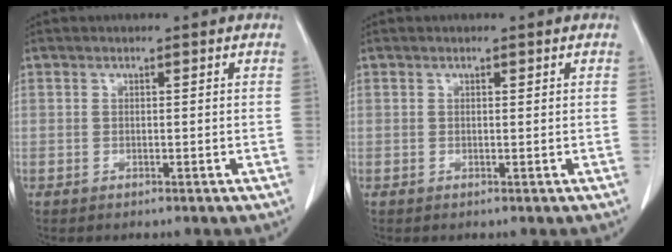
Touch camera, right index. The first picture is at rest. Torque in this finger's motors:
{"motor_torque": [-0.14, 0.17, 0.06, -0.01]}